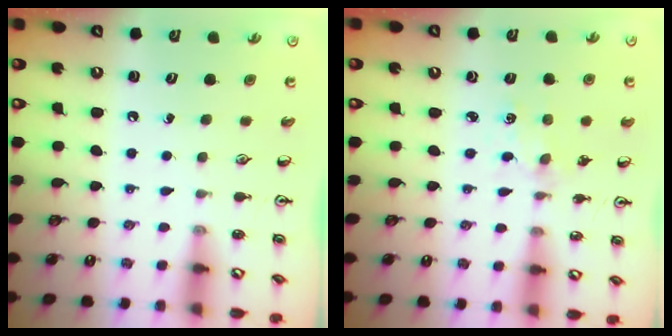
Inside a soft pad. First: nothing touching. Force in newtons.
{"total": 1.8, "press": 1.8, "slide": 0.3}